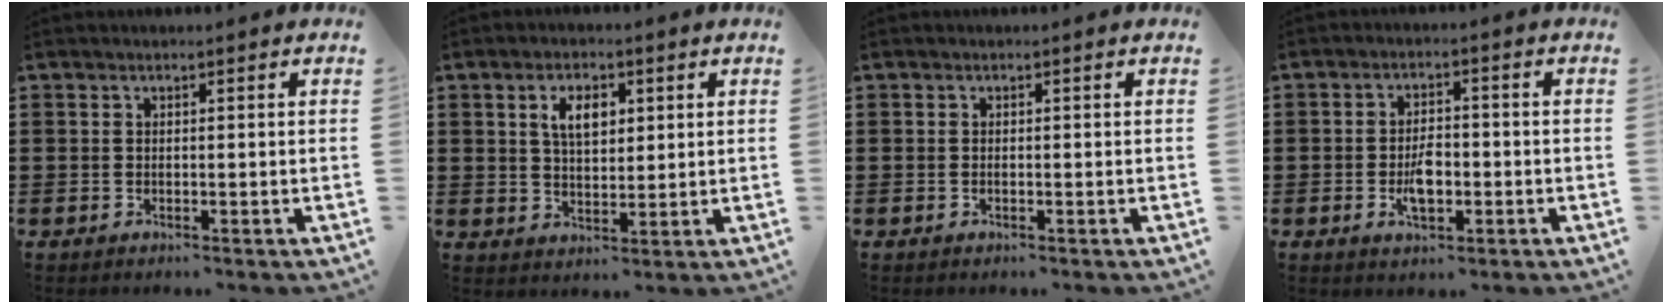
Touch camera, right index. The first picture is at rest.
{"total": 4.6, "force": [1.6, 2.5, 3.6], "torque": [-0.071, 0.008, 0.024]}
{"total": 0.0}
{"total": 4.5, "force": [-1.1, 2.3, 3.8], "torque": [-0.080, 0.001, -0.023]}